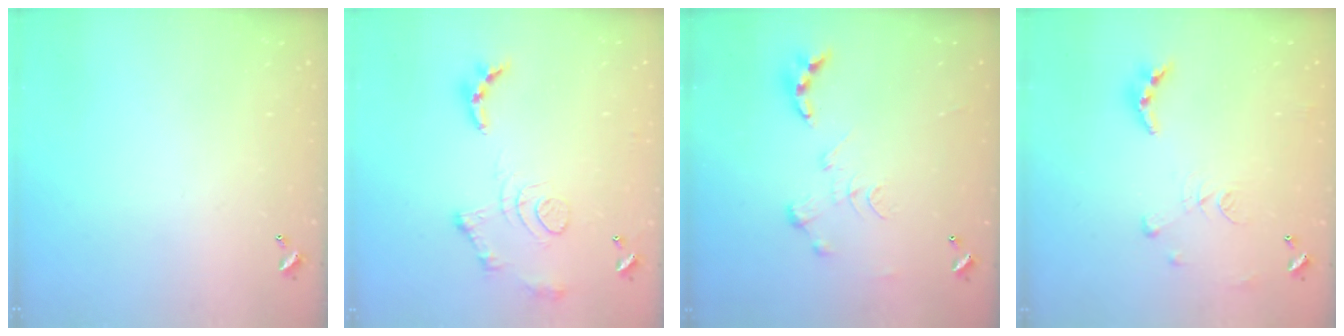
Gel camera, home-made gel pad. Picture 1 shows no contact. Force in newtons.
{"total": 12.5, "press": 12.5, "slide": 1.1}
{"total": 0.0}
{"total": 9.6, "press": 9.5, "slide": 0.9}